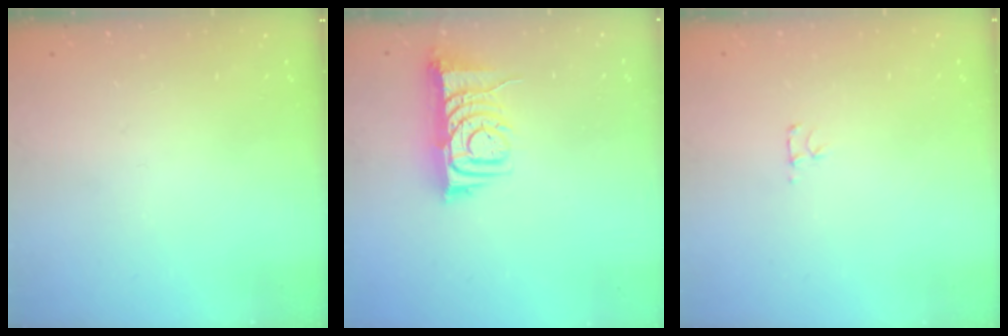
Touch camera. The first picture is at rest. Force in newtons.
{"total": 7.9, "press": 7.9, "slide": 1.0}
{"total": 3.1, "press": 3.1, "slide": 0.4}